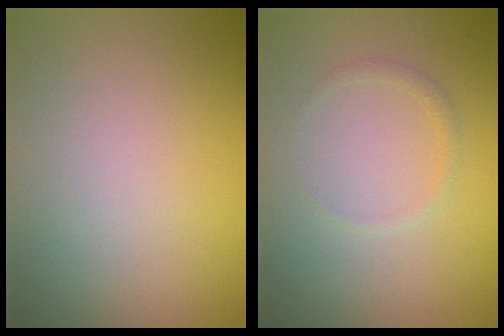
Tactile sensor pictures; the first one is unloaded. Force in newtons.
{"total": 0.7, "press": 0.7, "slide": 0.0}